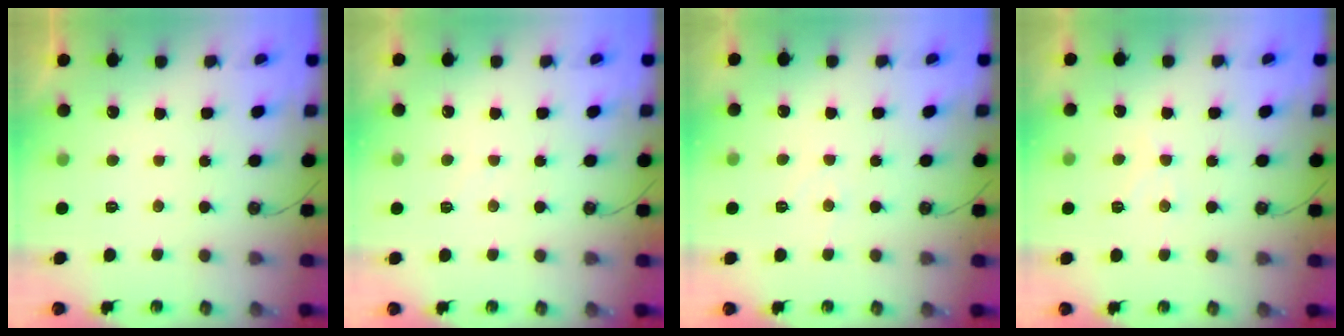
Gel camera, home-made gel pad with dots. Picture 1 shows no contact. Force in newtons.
{"total": 3.4, "press": 3.4, "slide": 0.5}
{"total": 3.7, "press": 3.6, "slide": 0.6}
{"total": 7.1, "press": 7.1, "slide": 0.6}